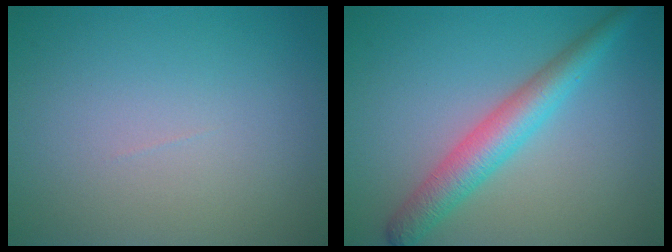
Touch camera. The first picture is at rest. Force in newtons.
{"total": 4.4, "press": 4.4, "slide": 0.1}